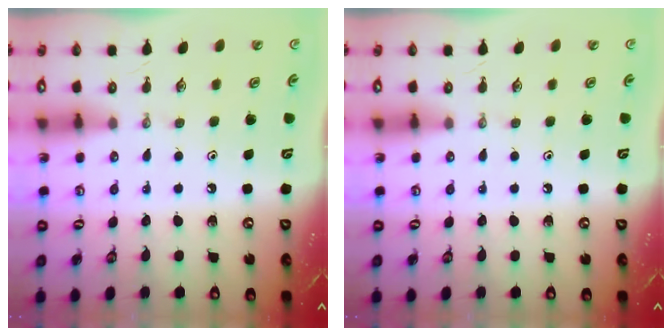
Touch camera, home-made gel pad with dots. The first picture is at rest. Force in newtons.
{"total": 0.0}